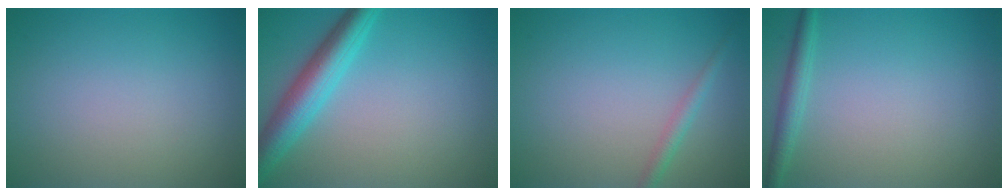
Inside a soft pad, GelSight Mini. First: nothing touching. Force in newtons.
{"total": 5.0, "press": 5.0, "slide": 0.2}
{"total": 1.4, "press": 1.4, "slide": 0.0}
{"total": 1.8, "press": 1.8, "slide": 0.1}